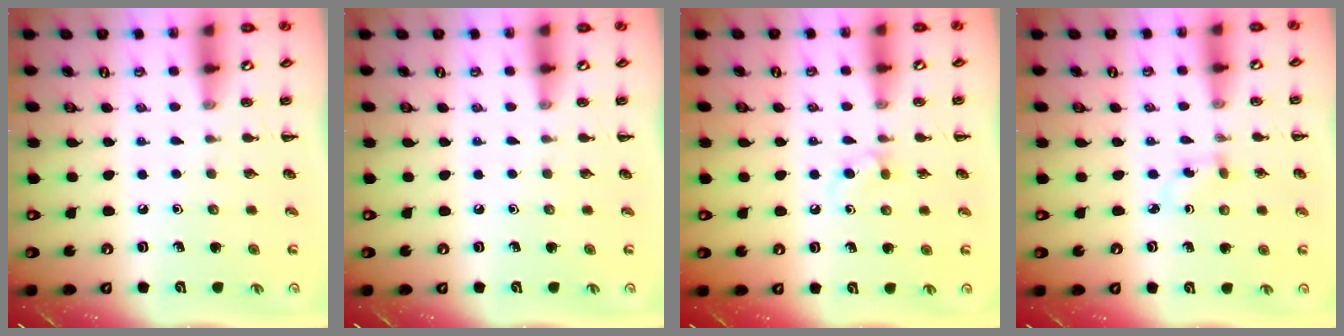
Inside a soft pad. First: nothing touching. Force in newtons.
{"total": 0.0}
{"total": 3.4, "press": 3.2, "slide": 1.4}
{"total": 2.4, "press": 2.2, "slide": 0.9}